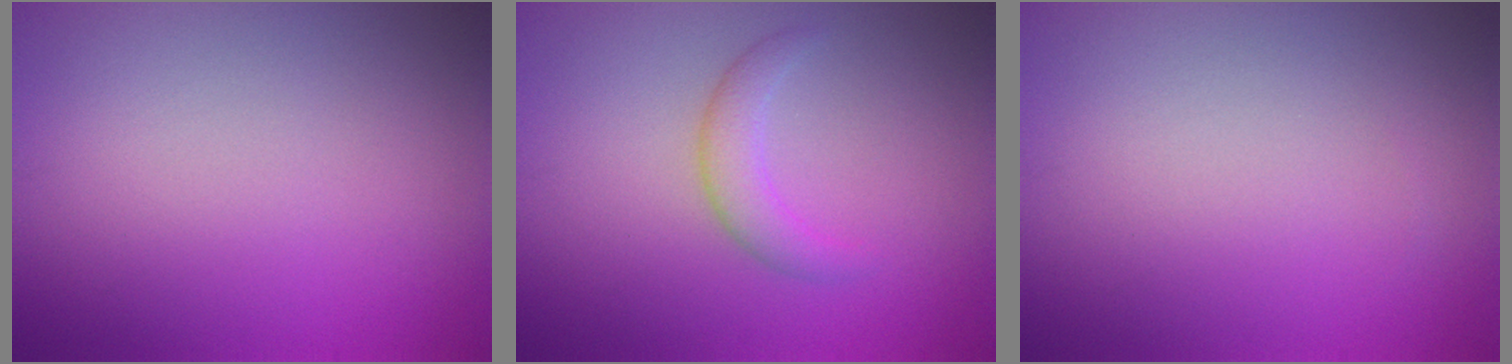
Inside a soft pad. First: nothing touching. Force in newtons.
{"total": 2.1, "press": 2.1, "slide": 0.2}
{"total": 0.0}